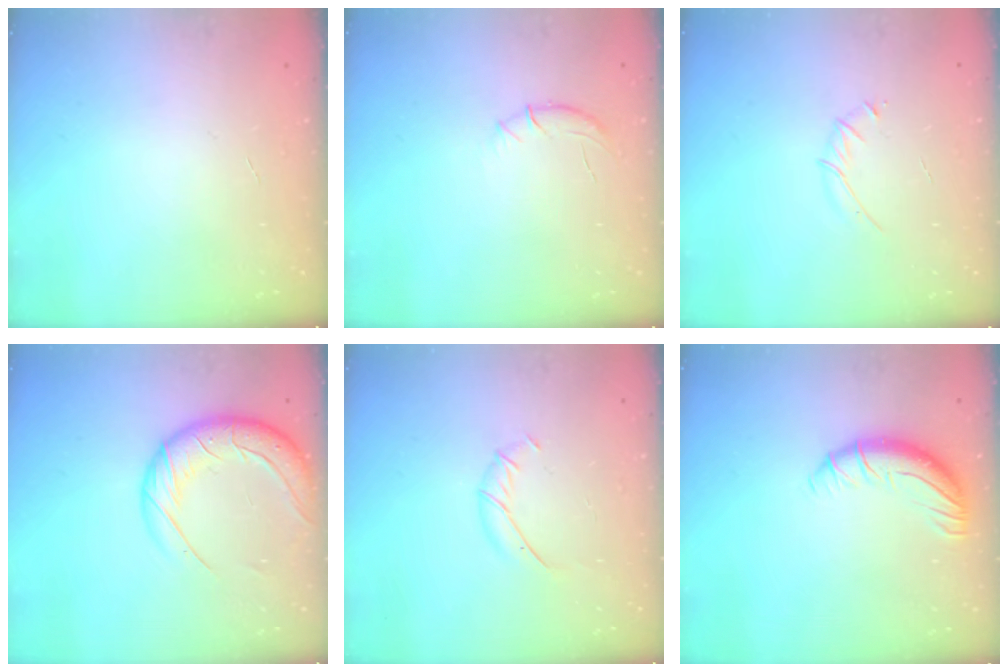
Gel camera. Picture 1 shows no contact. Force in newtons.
{"total": 6.4, "press": 6.2, "slide": 1.7}
{"total": 3.3, "press": 3.2, "slide": 0.9}
{"total": 18.1, "press": 17.4, "slide": 4.9}
{"total": 6.4, "press": 6.2, "slide": 1.7}
{"total": 10.0, "press": 9.9, "slide": 1.6}